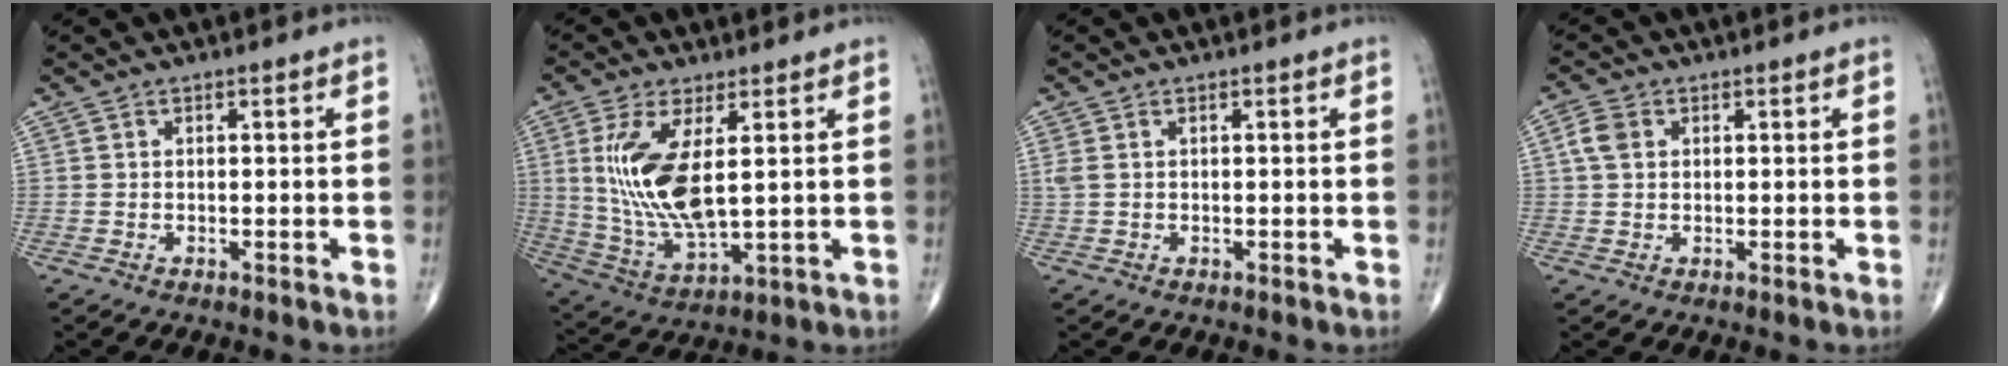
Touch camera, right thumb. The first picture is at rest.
{"total": 13.8, "force": [2.7, 5.2, 12.5], "torque": [-0.264, -0.024, 0.065]}
{"total": 1.5, "force": [0.5, 0.8, 1.2], "torque": [-0.043, 0.015, 0.016]}
{"total": 3.4, "force": [0.9, 2.5, 2.1], "torque": [-0.046, 0.007, 0.015]}